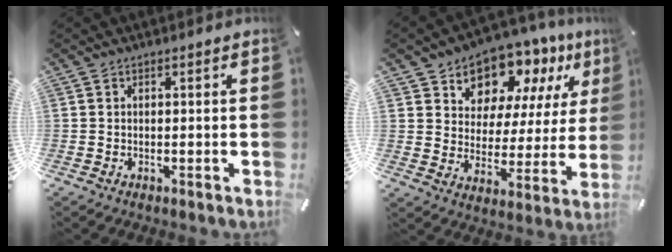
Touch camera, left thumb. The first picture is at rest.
{"total": 11.5, "force": [9.7, 6.2, 0.6], "torque": [-0.022, -0.103, 0.179]}